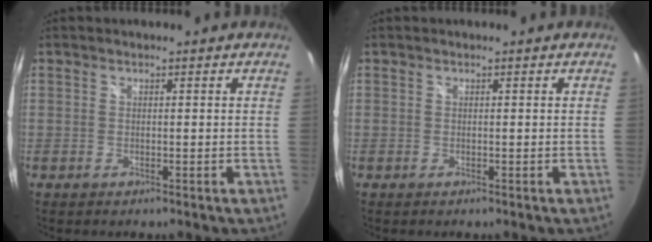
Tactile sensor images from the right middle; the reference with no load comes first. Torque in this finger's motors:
{"motor_torque": [0.38, -0.44, 0.01, 0.00]}